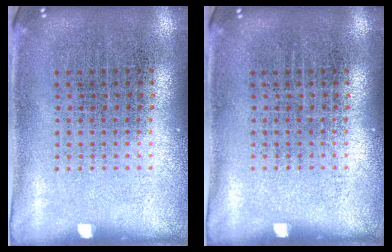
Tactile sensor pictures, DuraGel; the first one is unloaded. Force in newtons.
{"total": 0.0}